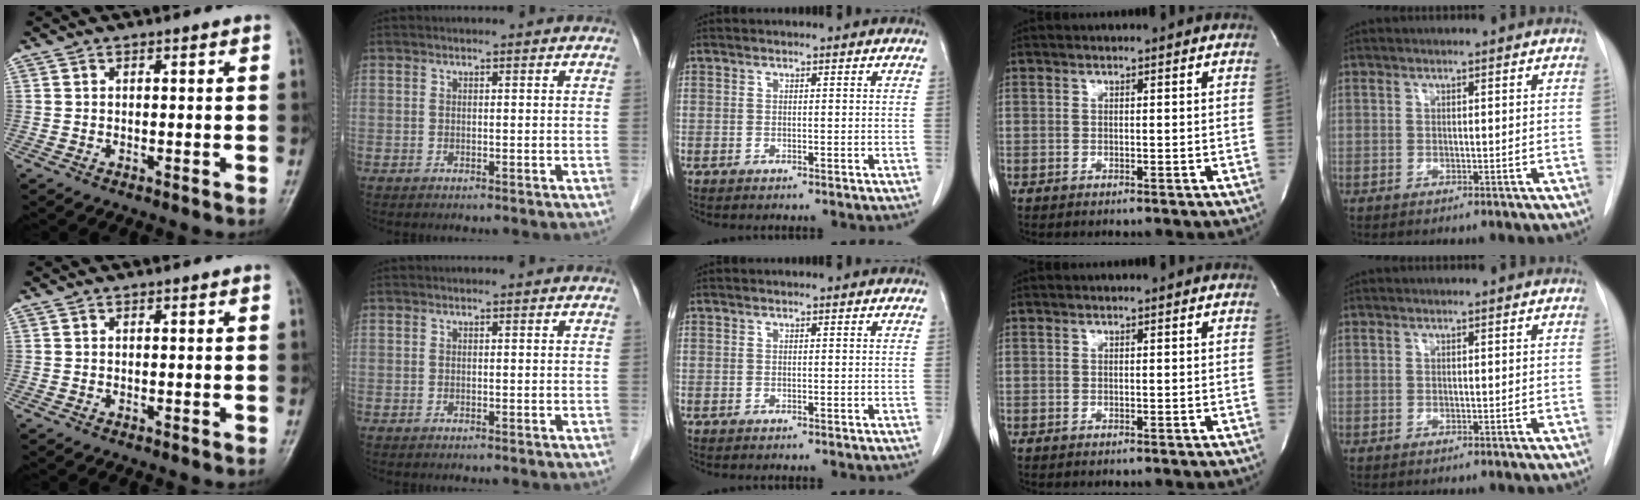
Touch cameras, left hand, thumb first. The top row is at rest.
{}